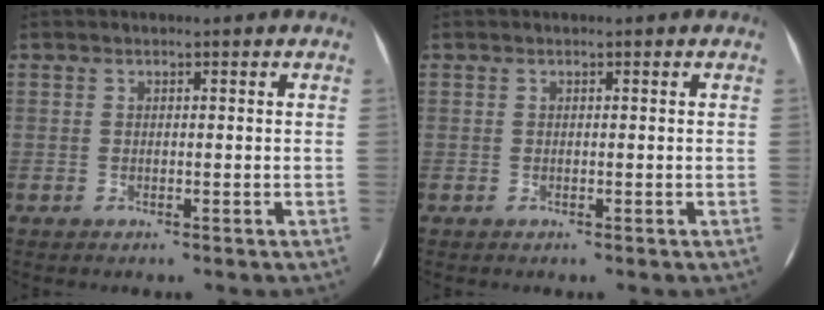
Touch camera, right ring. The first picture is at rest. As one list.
[{"total": 0.0}]